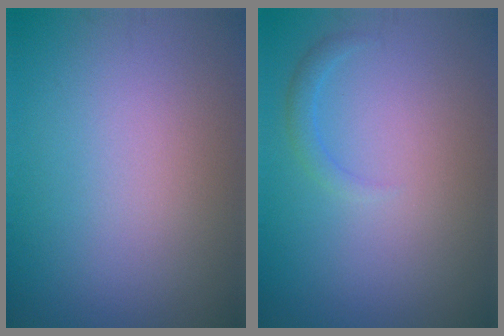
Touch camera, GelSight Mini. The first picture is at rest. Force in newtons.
{"total": 1.1, "press": 1.1, "slide": 0.0}